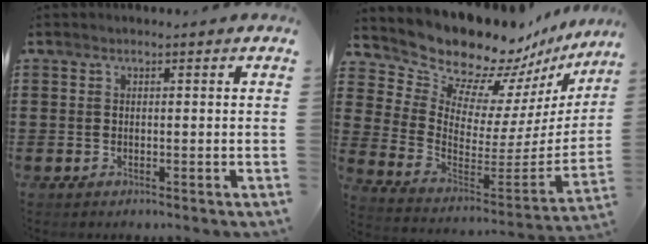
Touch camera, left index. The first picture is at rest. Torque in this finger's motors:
{"motor_torque": [0.66, -0.76, 1.05, 0.14]}